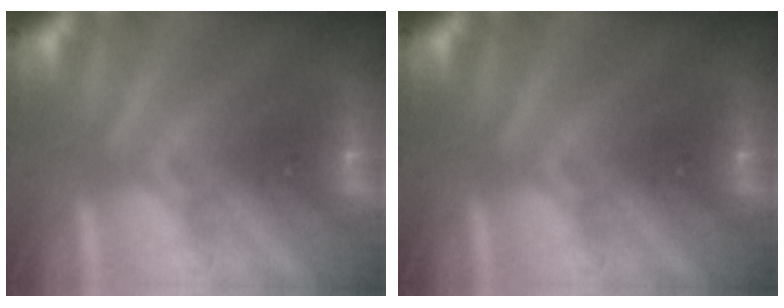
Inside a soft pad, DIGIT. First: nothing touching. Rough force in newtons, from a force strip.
{"total": 0.0}